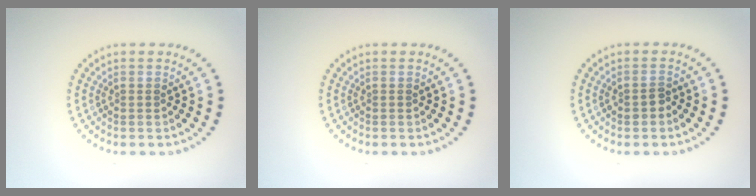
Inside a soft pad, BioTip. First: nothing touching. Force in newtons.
{"total": 0.0}
{"total": 1.2, "press": 1.1, "slide": 0.4}